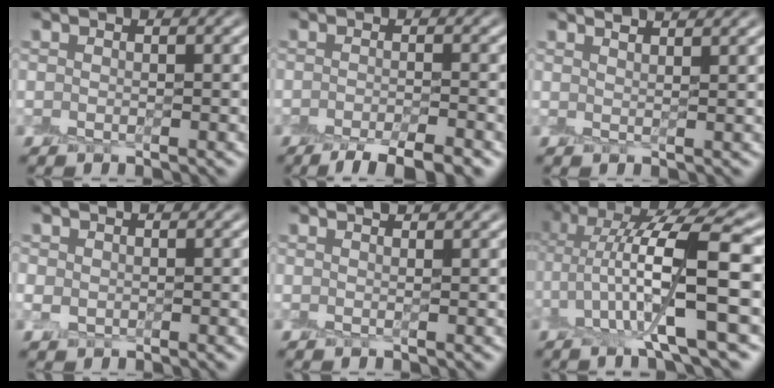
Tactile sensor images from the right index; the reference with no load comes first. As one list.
[{"total": 4.5, "force": [-3.2, 1.1, 3.0], "torque": [-0.034, 0.000, -0.056]}, {"total": 2.8, "force": [2.4, 0.8, 1.2], "torque": [0.009, 0.011, 0.010]}, {"total": 1.3, "force": [0.1, 1.2, 0.4], "torque": [-0.010, 0.003, 0.006]}, {"total": 0.9, "force": [0.7, 0.1, 0.5], "torque": [-0.008, 0.001, 0.008]}, {"total": 10.1, "force": [1.1, 2.6, 9.7], "torque": [-0.168, 0.009, 0.022]}]